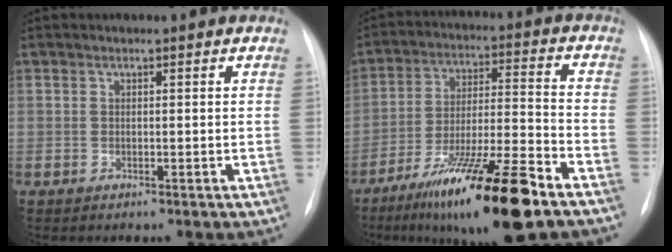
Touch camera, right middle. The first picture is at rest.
{"total": 17.6, "force": [-11.3, 0.9, 13.4], "torque": [-0.224, -0.025, -0.190]}